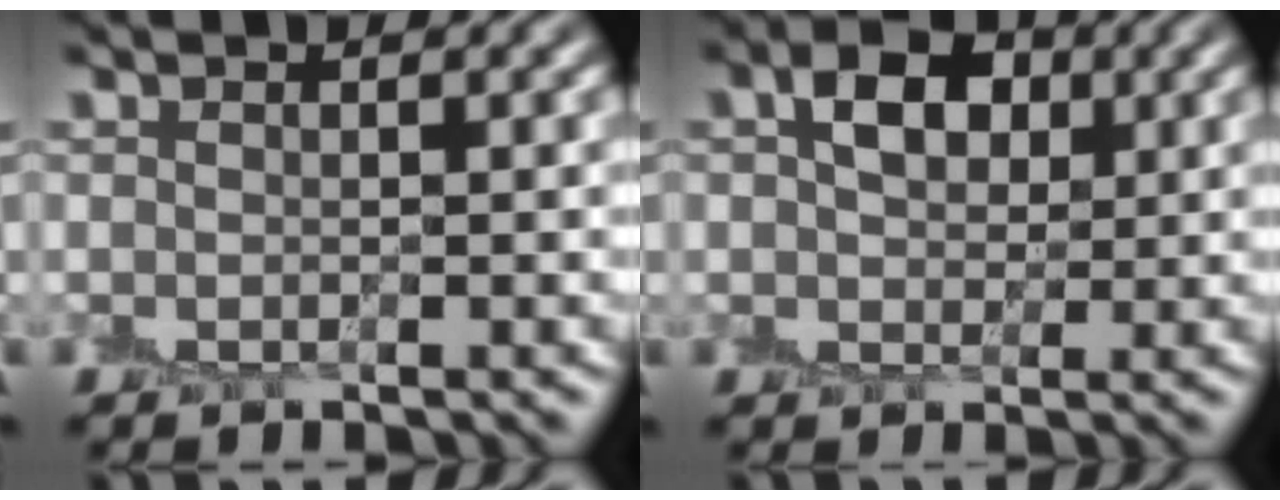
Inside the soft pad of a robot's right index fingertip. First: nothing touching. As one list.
[{"total": 3.6, "force": [1.3, 2.6, 2.2], "torque": [-0.040, 0.009, 0.014]}]